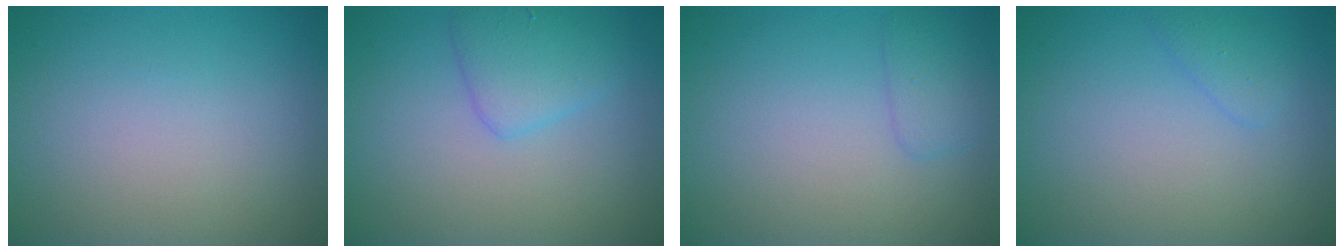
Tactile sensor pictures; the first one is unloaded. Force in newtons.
{"total": 2.9, "press": 2.9, "slide": 0.1}
{"total": 1.6, "press": 1.6, "slide": 0.1}
{"total": 1.3, "press": 1.3, "slide": 0.0}